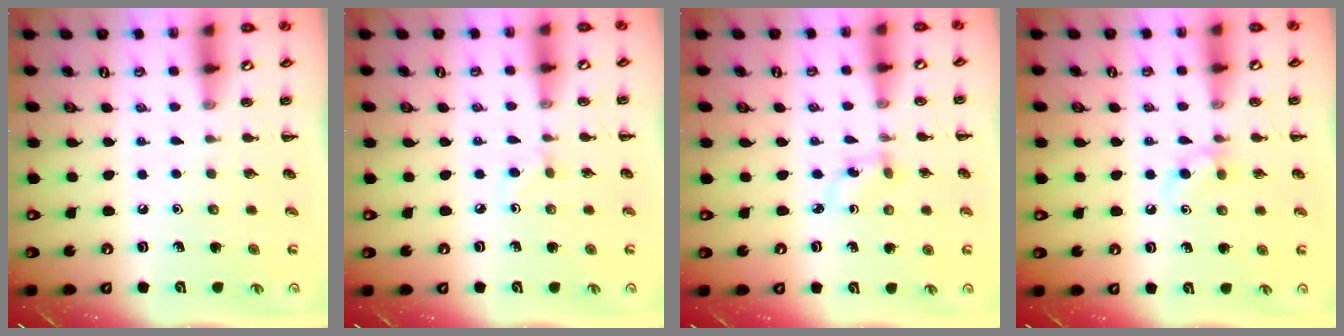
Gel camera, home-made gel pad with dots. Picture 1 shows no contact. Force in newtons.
{"total": 2.7, "press": 2.5, "slide": 1.0}
{"total": 2.1, "press": 1.9, "slide": 1.0}
{"total": 5.1, "press": 4.8, "slide": 1.7}